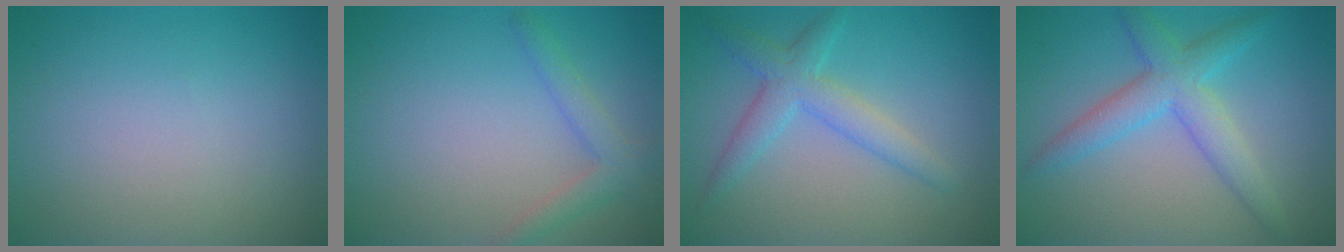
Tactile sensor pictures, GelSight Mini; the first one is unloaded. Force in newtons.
{"total": 2.3, "press": 2.3, "slide": 0.3}
{"total": 3.5, "press": 3.5, "slide": 0.1}
{"total": 4.3, "press": 4.3, "slide": 0.1}